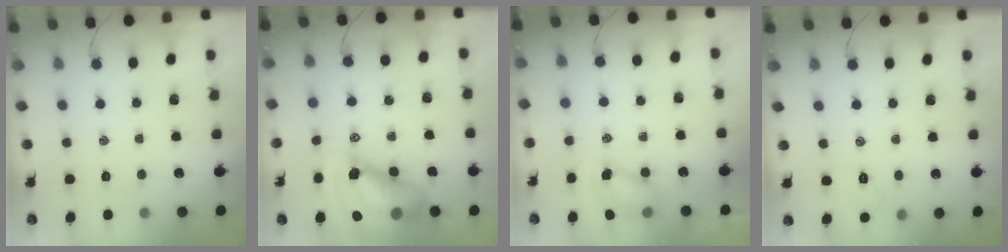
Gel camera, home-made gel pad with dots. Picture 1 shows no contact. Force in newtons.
{"total": 17.7, "press": 17.0, "slide": 5.0}
{"total": 6.7, "press": 6.6, "slide": 1.1}
{"total": 2.5, "press": 2.4, "slide": 0.7}